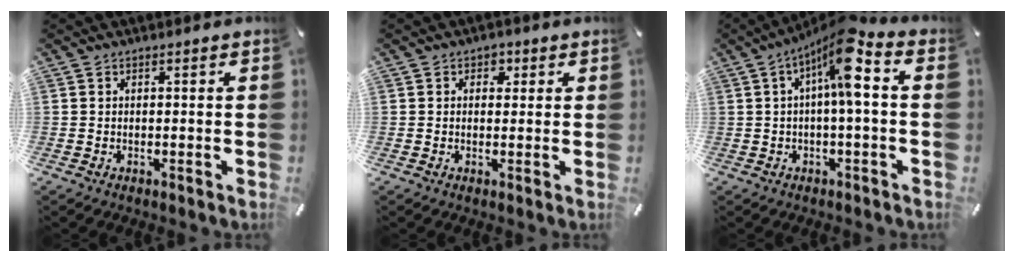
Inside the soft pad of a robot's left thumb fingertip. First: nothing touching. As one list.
[{"total": 2.3, "force": [0.7, 2.0, 0.9], "torque": [0.004, -0.004, 0.004]}, {"total": 11.9, "force": [2.5, 3.2, 11.2], "torque": [-0.188, -0.013, 0.037]}]